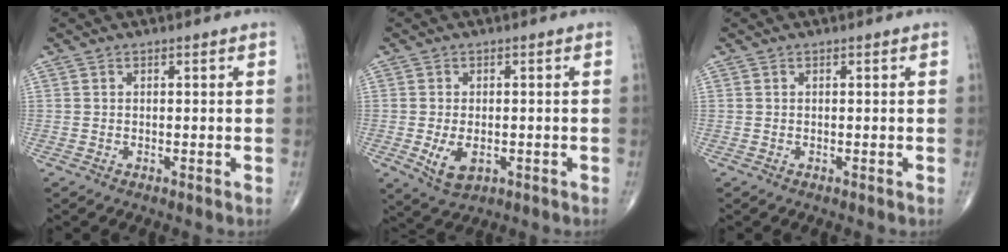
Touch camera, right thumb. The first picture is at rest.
{"total": 5.3, "force": [-1.3, 3.1, 4.1], "torque": [-0.072, -0.006, -0.014]}
{"total": 0.0}